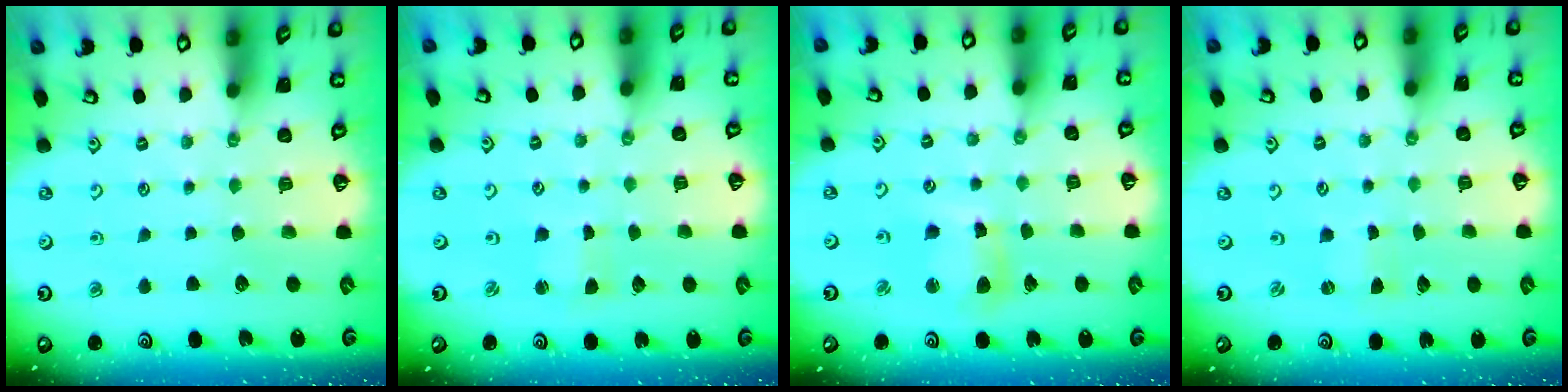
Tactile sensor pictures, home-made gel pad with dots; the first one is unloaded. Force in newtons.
{"total": 1.6, "press": 1.6, "slide": 0.3}
{"total": 7.7, "press": 7.6, "slide": 1.2}
{"total": 0.0}